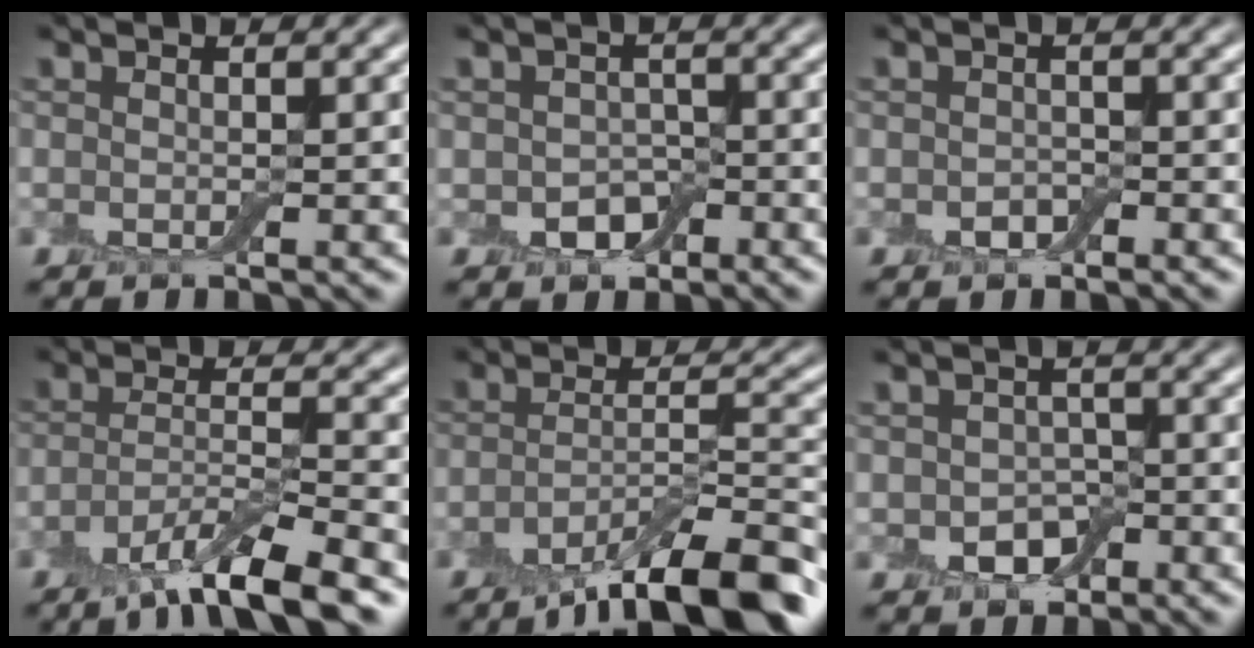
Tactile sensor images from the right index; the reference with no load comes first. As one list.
[{"total": 2.8, "force": [-1.0, 2.1, 1.5], "torque": [-0.024, -0.004, -0.019]}, {"total": 1.2, "force": [-0.5, 0.9, 0.6], "torque": [-0.012, -0.002, -0.011]}, {"total": 7.0, "force": [-4.5, 1.6, 5.1], "torque": [-0.082, -0.002, -0.085]}, {"total": 9.6, "force": [-6.2, 2.4, 6.8], "torque": [-0.097, 0.000, -0.107]}, {"total": 3.1, "force": [-1.0, 2.4, 1.7], "torque": [-0.026, -0.005, -0.019]}]